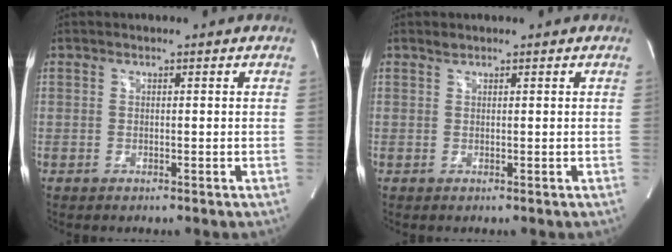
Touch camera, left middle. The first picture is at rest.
{"total": 0.5, "force": [0.5, 0.1, 0.1], "torque": [-0.007, 0.002, 0.012]}